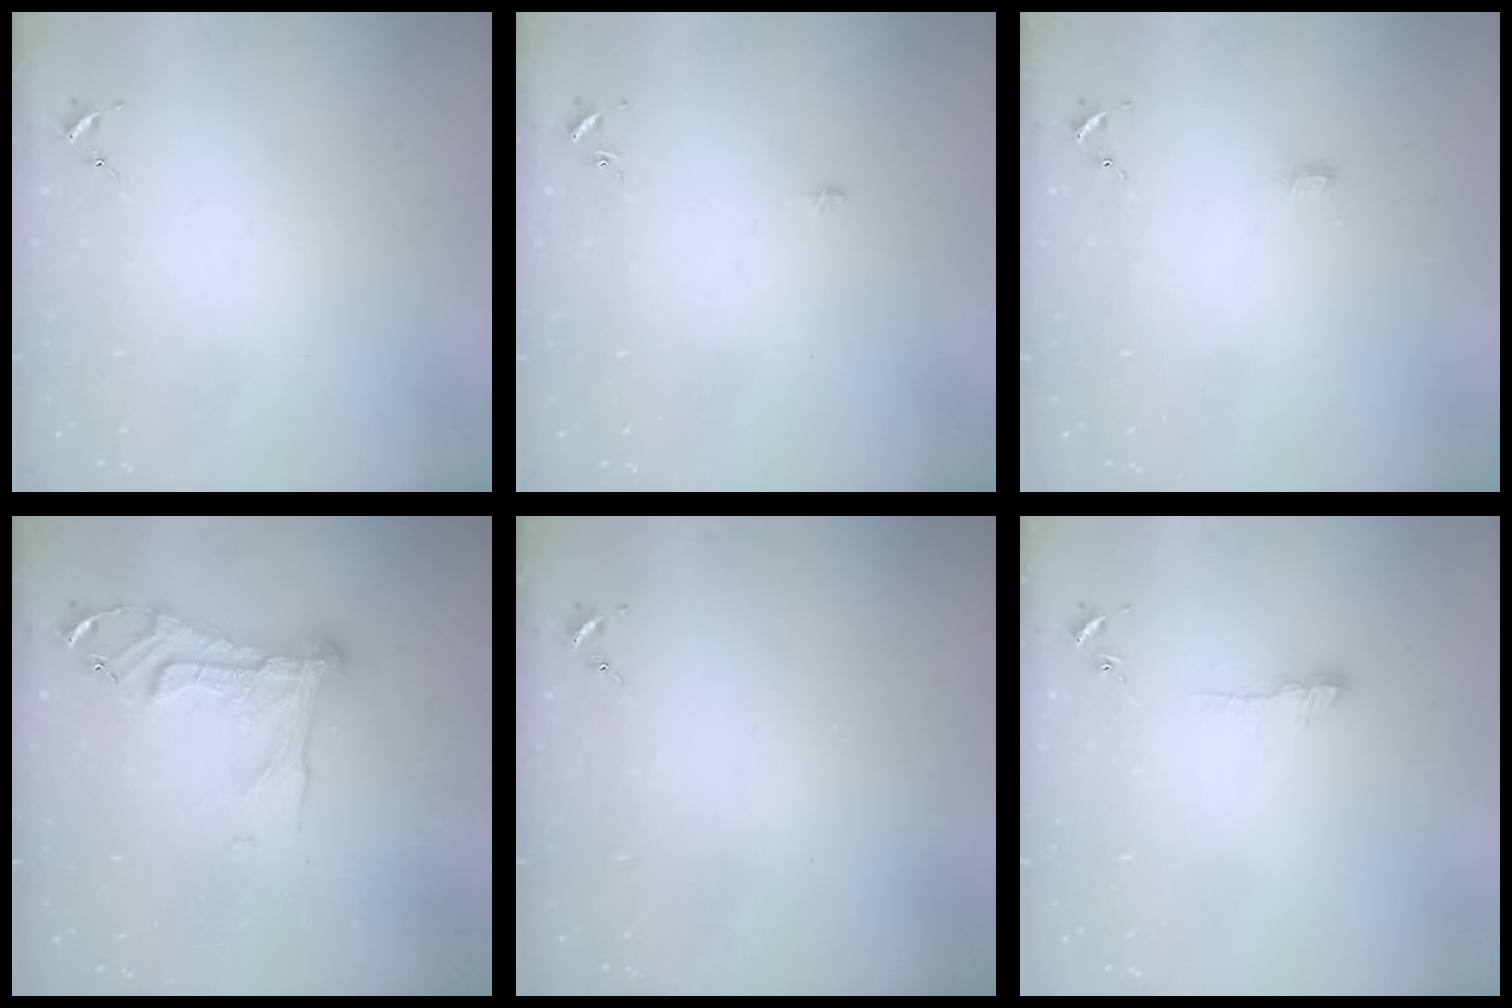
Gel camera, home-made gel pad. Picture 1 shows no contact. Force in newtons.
{"total": 3.3, "press": 3.3, "slide": 0.3}
{"total": 2.7, "press": 2.7, "slide": 0.3}
{"total": 16.8, "press": 16.7, "slide": 1.6}
{"total": 0.0}
{"total": 6.3, "press": 6.2, "slide": 0.8}